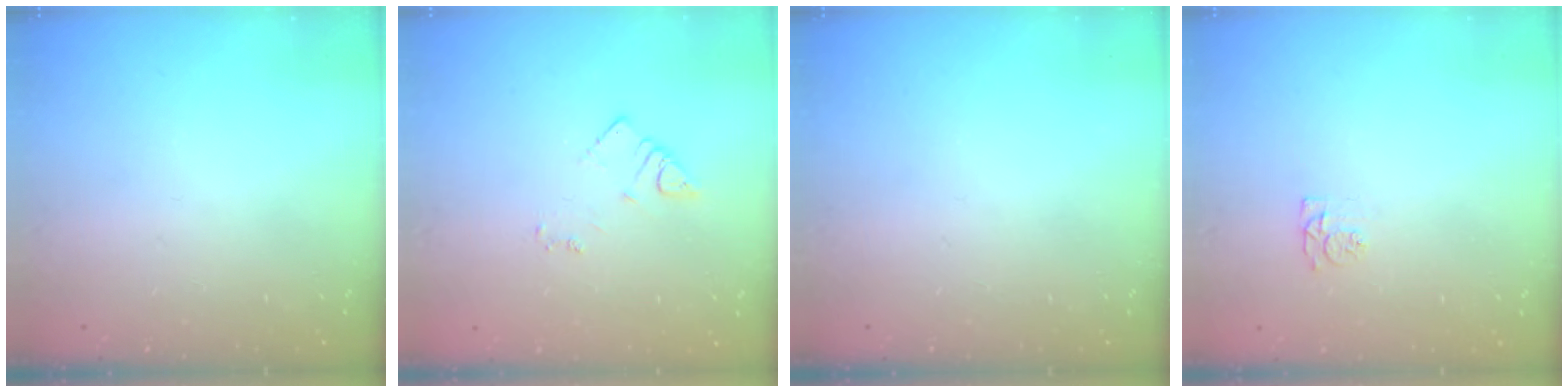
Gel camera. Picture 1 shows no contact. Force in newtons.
{"total": 2.9, "press": 2.9, "slide": 0.3}
{"total": 0.0}
{"total": 4.9, "press": 4.9, "slide": 0.6}